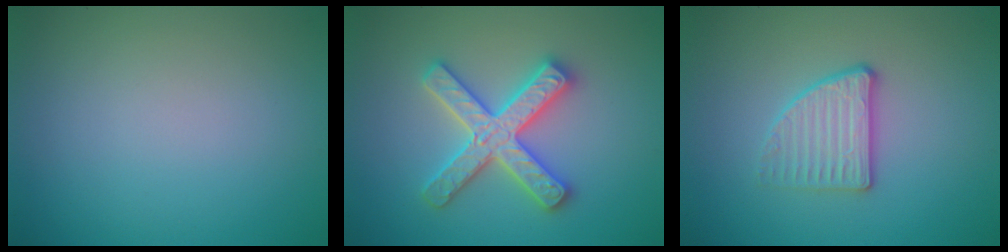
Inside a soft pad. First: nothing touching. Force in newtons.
{"total": 5.0, "press": 4.9, "slide": 0.8}
{"total": 2.8, "press": 2.5, "slide": 1.2}